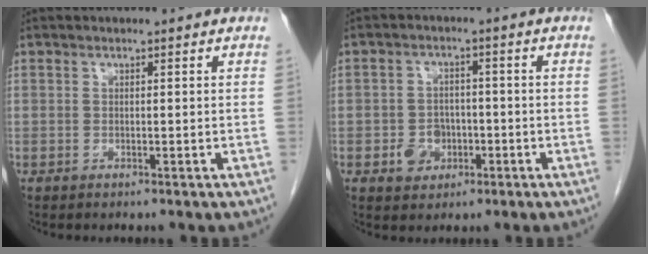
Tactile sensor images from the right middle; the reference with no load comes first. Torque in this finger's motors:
{"motor_torque": [-0.12, -0.07, 0.00, 0.00]}